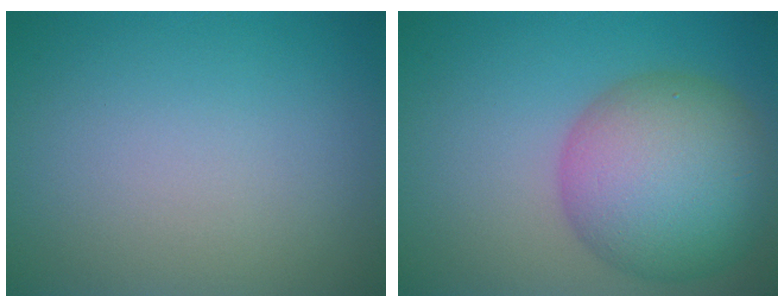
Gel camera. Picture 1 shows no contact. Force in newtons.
{"total": 10.3, "press": 10.3, "slide": 0.3}